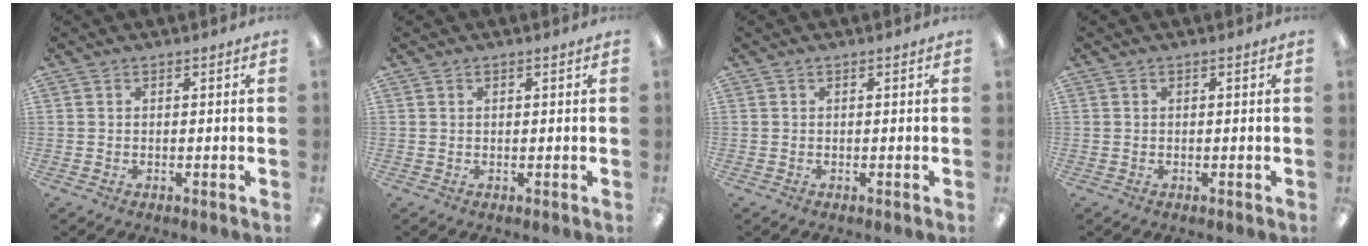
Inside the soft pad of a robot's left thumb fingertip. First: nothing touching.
{"total": 0.5, "force": [0.3, 0.1, 0.4], "torque": [-0.008, 0.002, 0.005]}
{"total": 0.0}
{"total": 0.0}